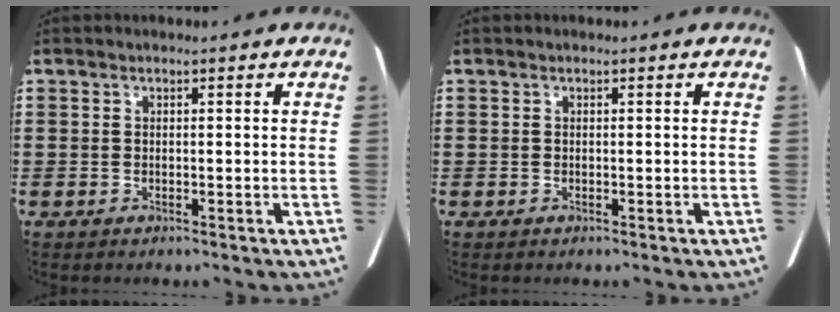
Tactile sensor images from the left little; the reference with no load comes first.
{"total": 0.0}